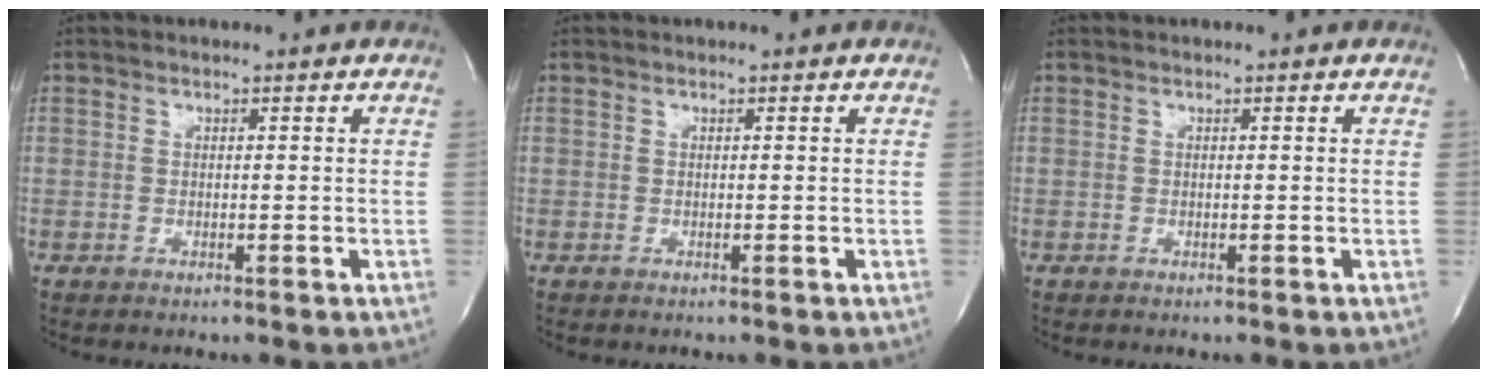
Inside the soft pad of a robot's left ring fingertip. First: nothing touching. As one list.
[{"total": 0.0}, {"total": 0.0}]